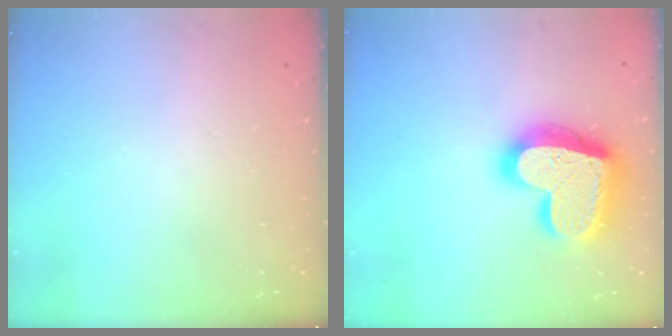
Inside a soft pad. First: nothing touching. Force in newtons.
{"total": 24.6, "press": 24.5, "slide": 1.9}